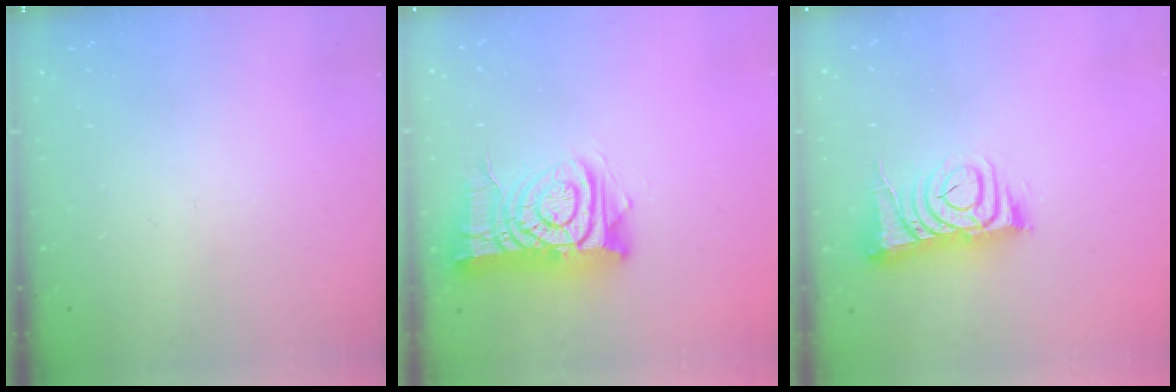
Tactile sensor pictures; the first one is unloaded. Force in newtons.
{"total": 13.2, "press": 13.2, "slide": 1.5}
{"total": 10.2, "press": 10.2, "slide": 1.1}